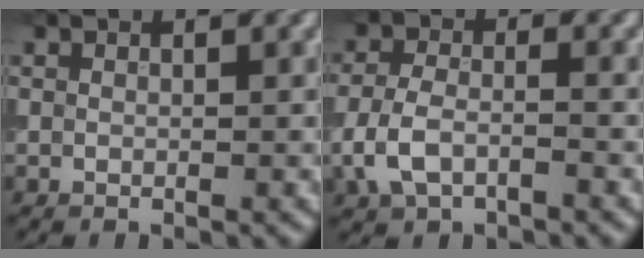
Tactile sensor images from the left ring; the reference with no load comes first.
{"total": 3.9, "force": [-1.7, 2.2, 2.8], "torque": [-0.062, 0.000, -0.041]}